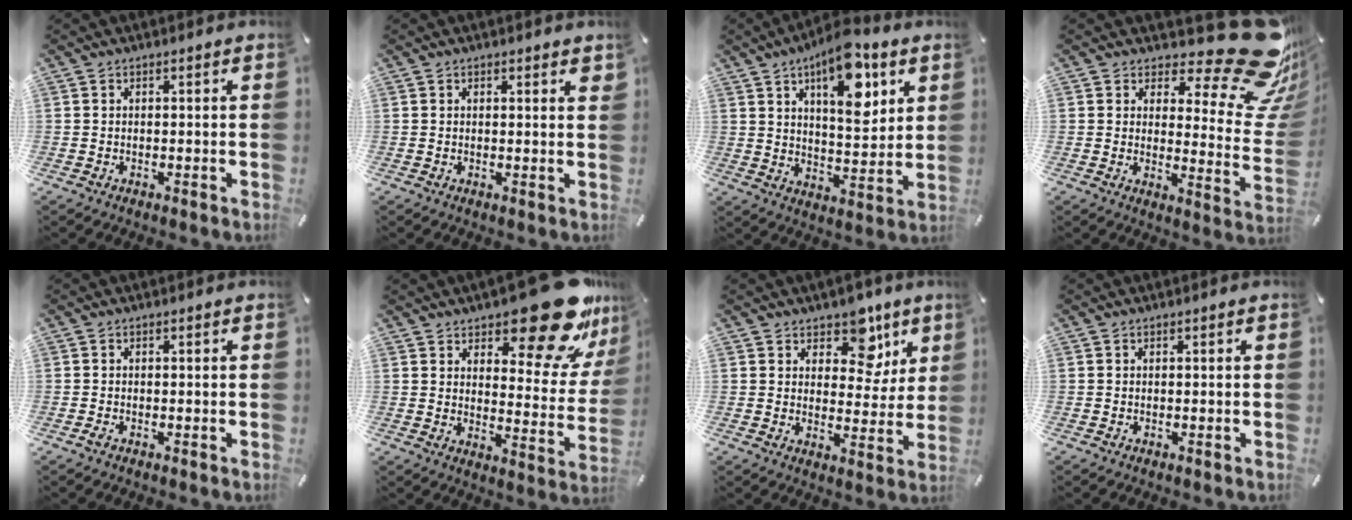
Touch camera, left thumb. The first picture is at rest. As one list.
[{"total": 1.0, "force": [0.7, 0.4, 0.6], "torque": [-0.005, -0.003, 0.011]}, {"total": 14.3, "force": [8.0, 6.3, 10.1], "torque": [-0.144, -0.036, 0.133]}, {"total": 20.1, "force": [12.3, 7.9, 13.8], "torque": [-0.156, -0.106, 0.201]}, {"total": 0.5, "force": [-0.3, 0.1, 0.4], "torque": [-0.010, -0.003, -0.005]}, {"total": 20.6, "force": [15.4, 7.3, 11.5], "torque": [-0.129, -0.125, 0.252]}, {"total": 10.5, "force": [6.4, 6.7, 4.9], "torque": [-0.056, -0.046, 0.110]}, {"total": 0.0}]